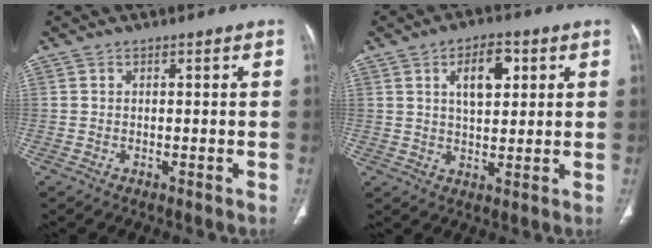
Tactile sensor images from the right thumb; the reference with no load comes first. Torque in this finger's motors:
{"motor_torque": [1.77, 2.88, 0.05, 0.35, 0.05]}